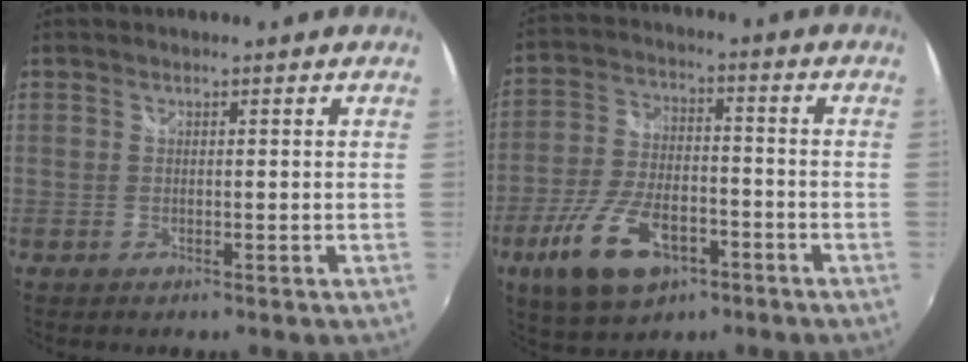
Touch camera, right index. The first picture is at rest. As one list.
[{"total": 14.8, "force": [-7.4, 7.6, 10.3], "torque": [-0.224, -0.016, -0.129]}]